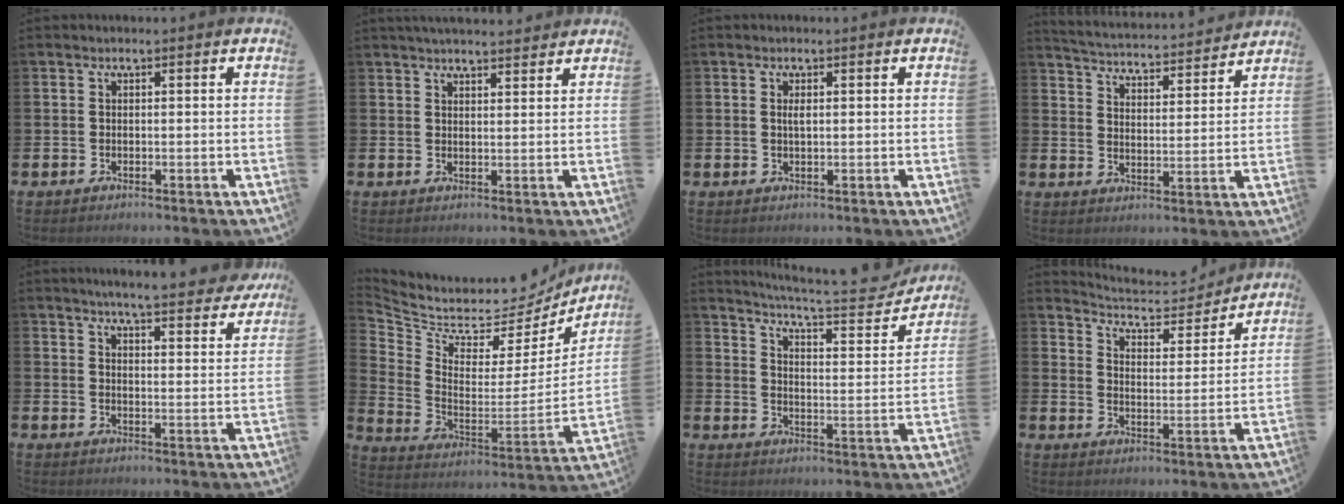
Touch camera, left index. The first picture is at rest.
{"total": 3.3, "force": [3.3, 0.4, 0.4], "torque": [-0.014, -0.013, 0.061]}
{"total": 1.0, "force": [0.4, 0.3, 0.9], "torque": [-0.017, 0.002, 0.006]}
{"total": 4.5, "force": [4.5, 0.5, 0.2], "torque": [-0.032, -0.041, 0.075]}
{"total": 5.7, "force": [5.5, 0.0, 1.5], "torque": [-0.036, -0.038, 0.093]}
{"total": 6.2, "force": [5.4, 2.8, 1.5], "torque": [-0.071, -0.054, 0.089]}
{"total": 6.0, "force": [5.7, 0.6, 2.0], "torque": [-0.054, -0.050, 0.088]}
{"total": 5.6, "force": [5.4, 1.5, 0.8], "torque": [-0.043, -0.045, 0.088]}